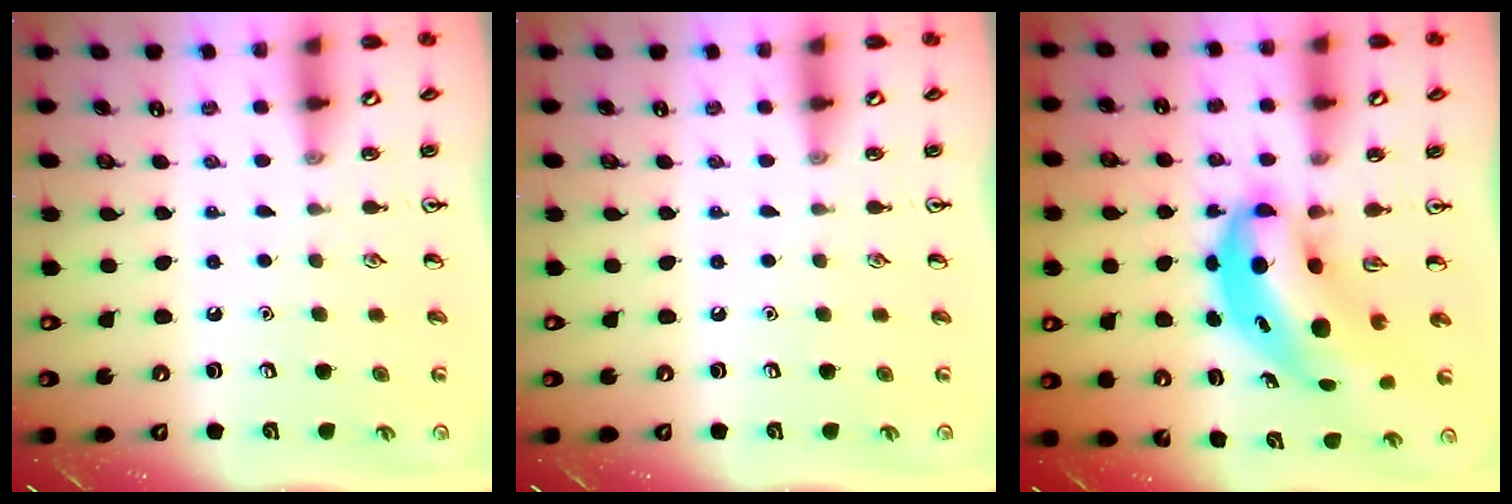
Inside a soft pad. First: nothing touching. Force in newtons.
{"total": 0.0}
{"total": 7.8, "press": 7.6, "slide": 1.9}